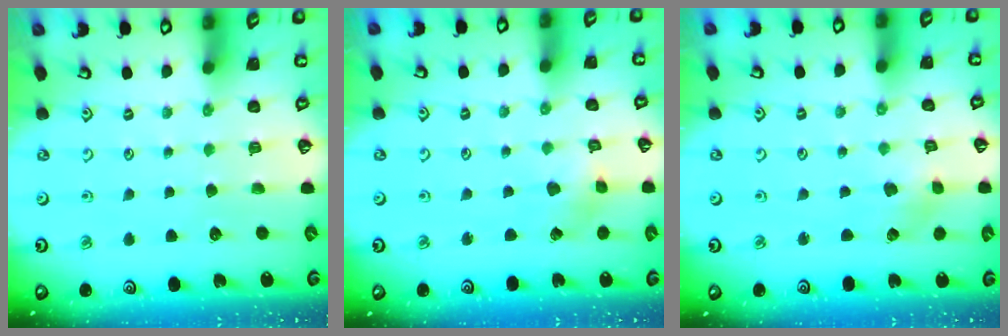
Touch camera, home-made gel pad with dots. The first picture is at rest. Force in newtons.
{"total": 1.7, "press": 1.7, "slide": 0.2}
{"total": 2.4, "press": 2.3, "slide": 0.6}